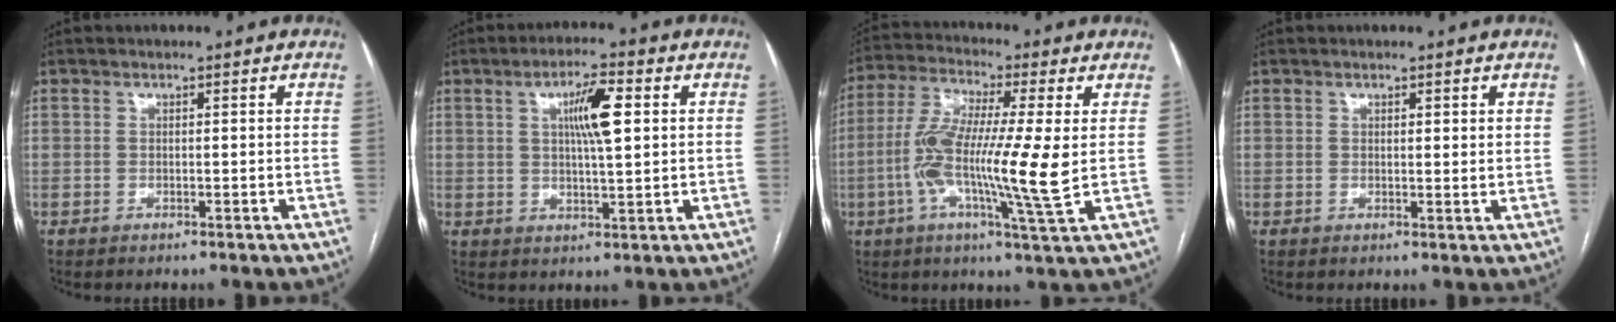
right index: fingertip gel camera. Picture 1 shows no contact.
{"total": 7.2, "force": [2.0, 1.1, 6.9], "torque": [-0.120, 0.009, 0.033]}
{"total": 14.1, "force": [-1.2, 0.4, 14.1], "torque": [-0.276, -0.005, -0.035]}
{"total": 1.3, "force": [0.8, 0.5, 0.9], "torque": [-0.014, -0.005, 0.010]}